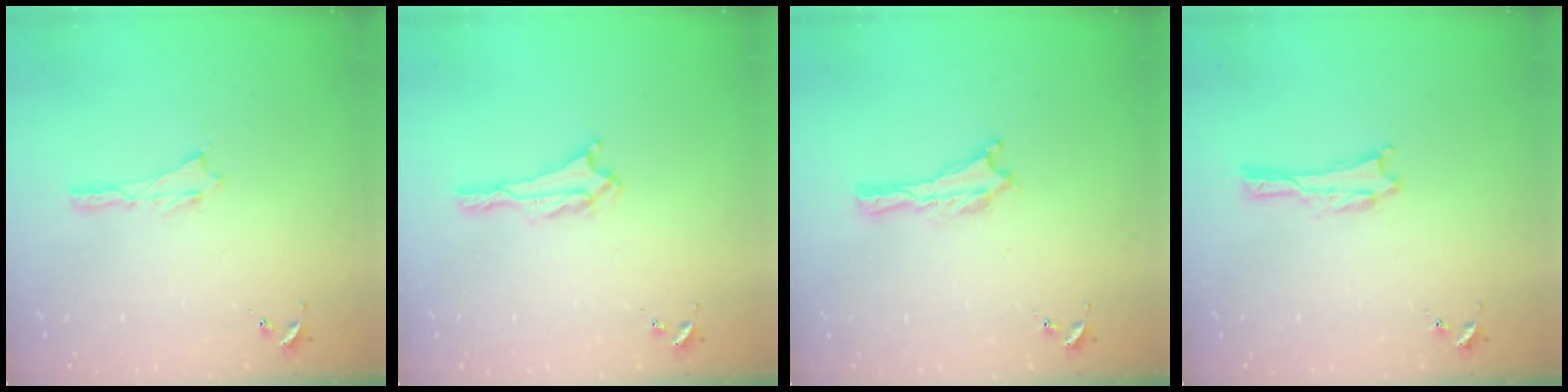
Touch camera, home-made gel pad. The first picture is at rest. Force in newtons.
{"total": 1.0, "press": 1.0, "slide": 0.1}
{"total": 0.0}
{"total": 0.6, "press": 0.6, "slide": 0.1}